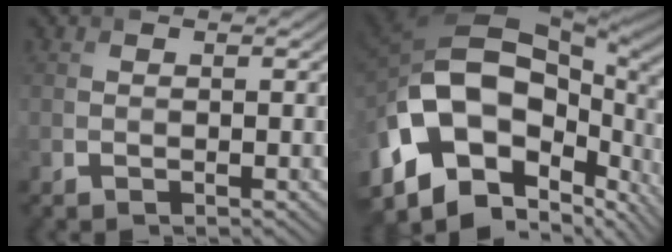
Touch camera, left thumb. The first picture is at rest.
{"total": 18.5, "force": [-2.0, 10.4, 15.1], "torque": [-0.313, -0.030, 0.002]}